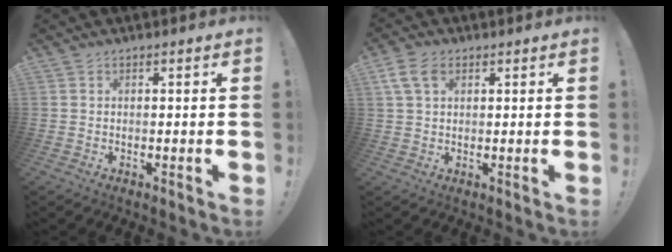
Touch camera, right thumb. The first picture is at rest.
{"total": 6.7, "force": [2.8, 4.3, 4.4], "torque": [-0.084, 0.001, 0.056]}